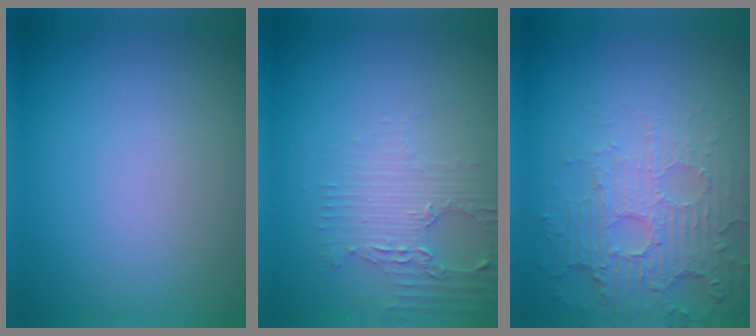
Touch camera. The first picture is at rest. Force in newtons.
{"total": 2.9, "press": 2.5, "slide": 1.5}
{"total": 5.5, "press": 3.7, "slide": 4.0}